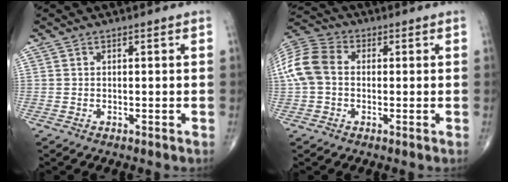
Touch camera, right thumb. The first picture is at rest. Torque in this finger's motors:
{"motor_torque": [-0.12, 0.23, 0.08, -0.08, 0.10]}